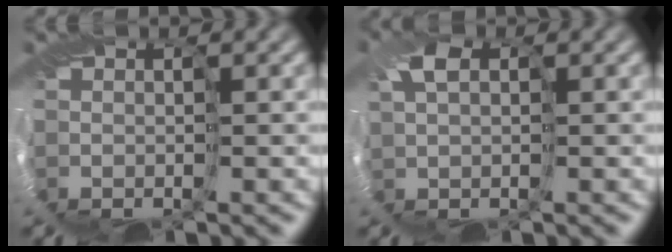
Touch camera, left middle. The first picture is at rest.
{"total": 1.9, "force": [0.8, 1.3, 1.2], "torque": [-0.039, 0.010, 0.010]}